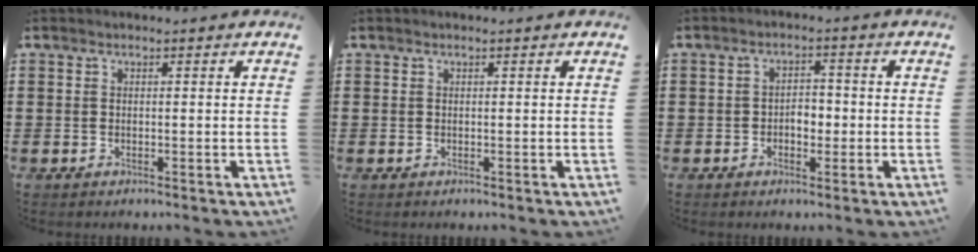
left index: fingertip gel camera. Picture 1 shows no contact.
{"total": 0.0}
{"total": 2.9, "force": [-0.8, 1.8, 2.1], "torque": [-0.043, 0.006, -0.019]}